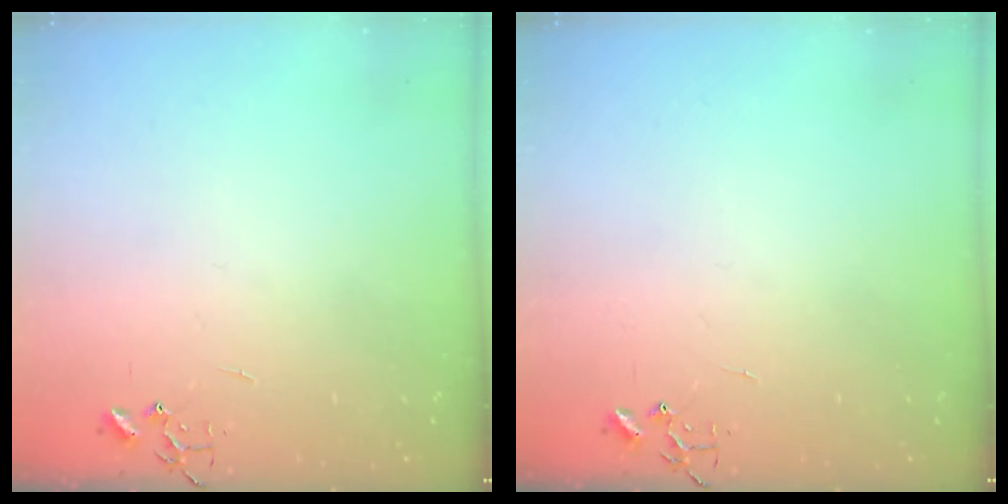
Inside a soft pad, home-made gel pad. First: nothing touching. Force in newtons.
{"total": 0.0}